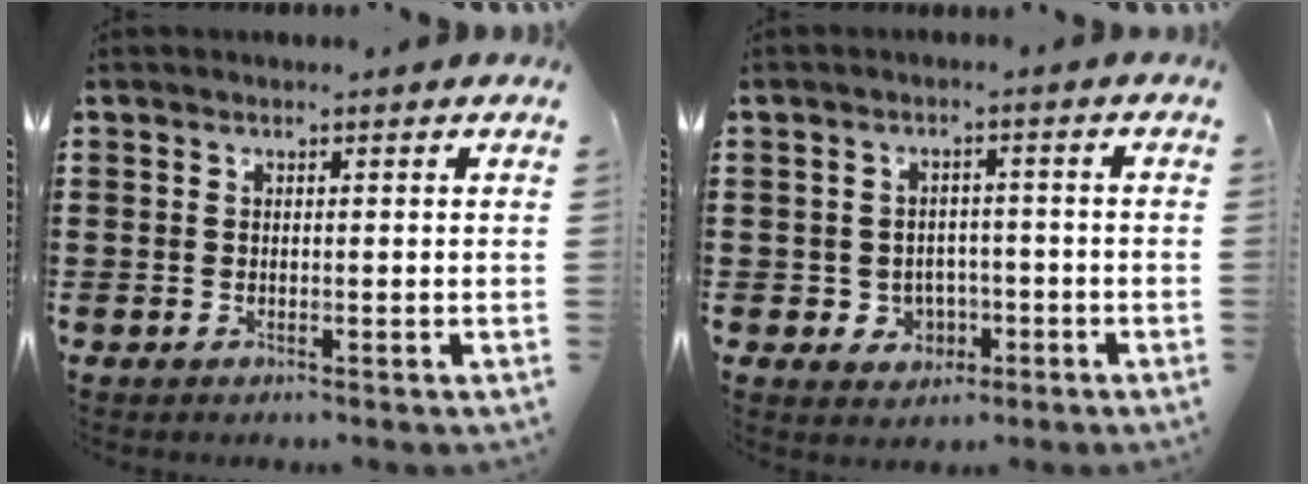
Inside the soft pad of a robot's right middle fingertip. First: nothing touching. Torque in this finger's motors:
{"motor_torque": [0.71, -0.47, 0.04, 0.02]}